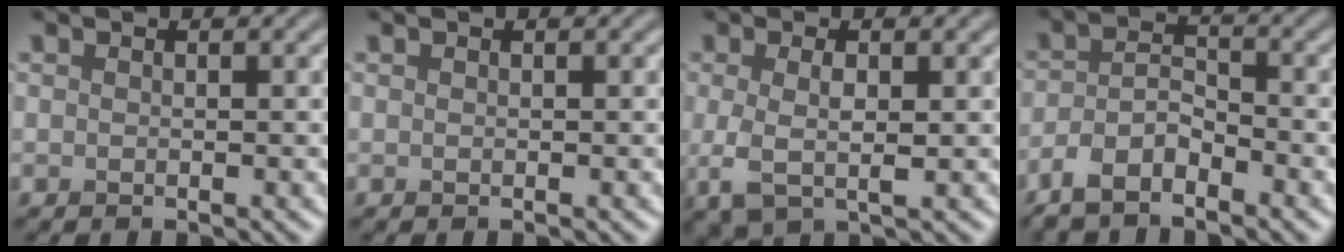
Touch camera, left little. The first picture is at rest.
{"total": 0.0}
{"total": 3.2, "force": [-0.2, 1.3, 2.9], "torque": [-0.070, -0.008, -0.003]}
{"total": 3.7, "force": [-2.7, 1.4, 2.2], "torque": [-0.046, 0.001, -0.060]}